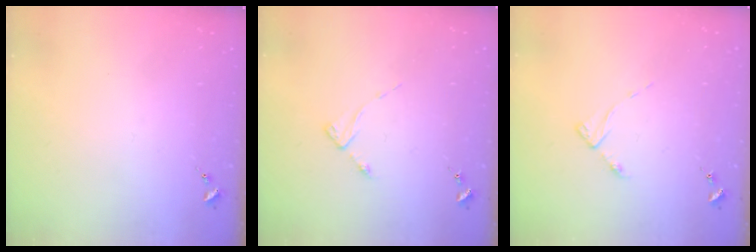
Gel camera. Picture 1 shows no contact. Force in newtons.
{"total": 2.9, "press": 2.8, "slide": 0.4}
{"total": 3.5, "press": 3.5, "slide": 0.6}